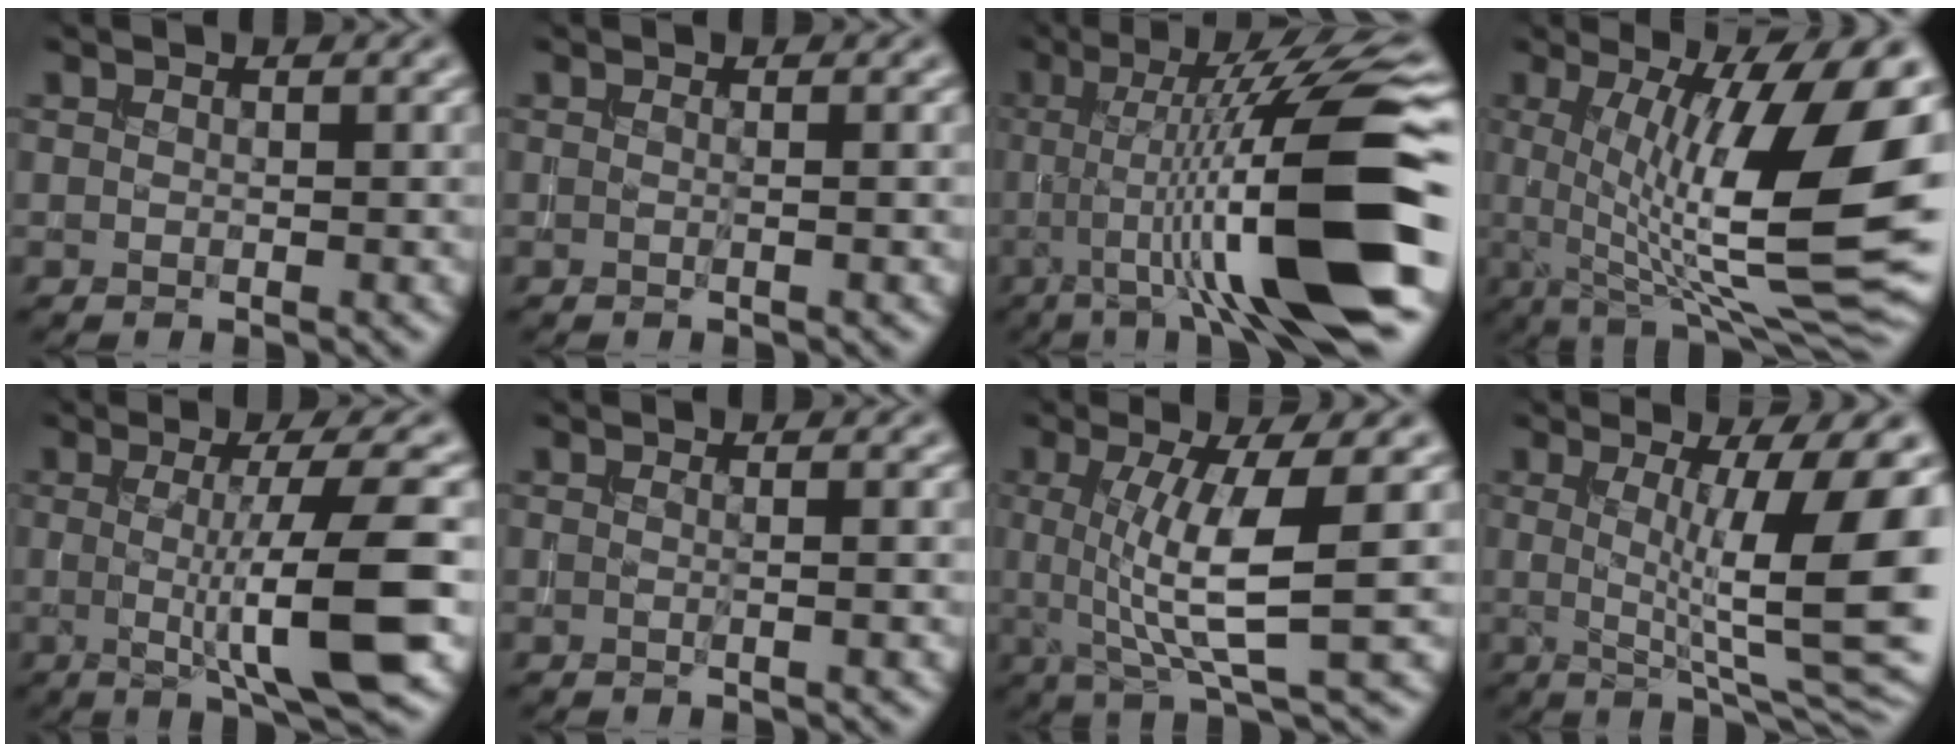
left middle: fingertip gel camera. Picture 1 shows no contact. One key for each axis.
{"total": 0.7, "fx": -0.1, "fy": 0.1, "fz": 0.7, "tx": -0.013, "ty": -0.006, "tz": -0.005}
{"total": 13.2, "fx": -1.5, "fy": 1.9, "fz": 12.9, "tx": -0.183, "ty": 0.011, "tz": -0.028}
{"total": 15.4, "fx": 1.6, "fy": 3.9, "fz": 14.8, "tx": -0.208, "ty": -0.007, "tz": 0.027}
{"total": 8.8, "fx": -0.7, "fy": 1.5, "fz": 8.6, "tx": -0.119, "ty": -0.013, "tz": -0.006}
{"total": 1.3, "fx": 0.0, "fy": 0.5, "fz": 1.2, "tx": -0.012, "ty": -0.006, "tz": -0.010}
{"total": 6.9, "fx": 0.5, "fy": 1.5, "fz": 6.7, "tx": -0.114, "ty": -0.005, "tz": 0.010}
{"total": 11.8, "fx": 1.3, "fy": 2.7, "fz": 11.4, "tx": -0.150, "ty": -0.007, "tz": 0.024}